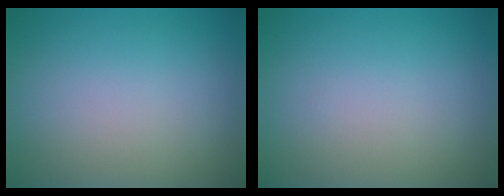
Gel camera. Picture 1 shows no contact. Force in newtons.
{"total": 0.0}